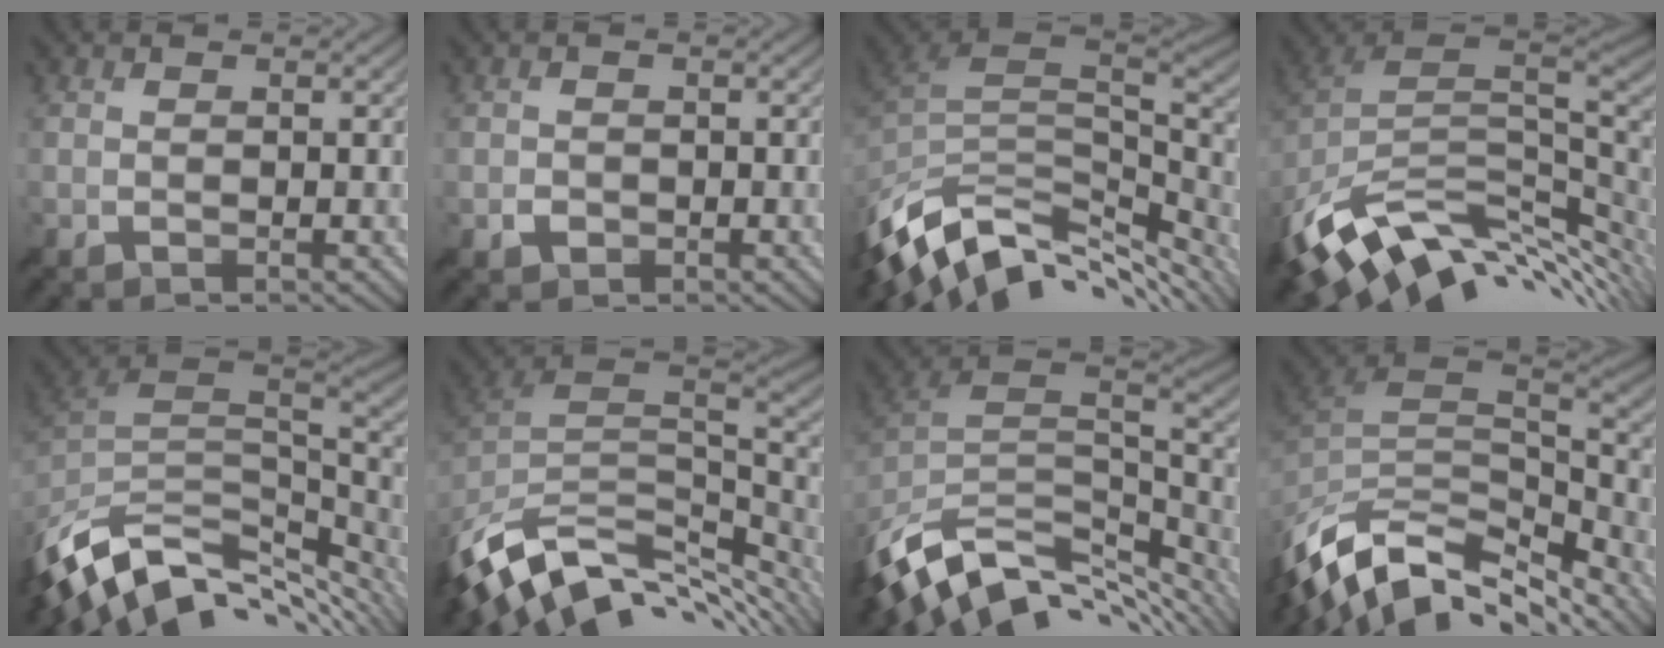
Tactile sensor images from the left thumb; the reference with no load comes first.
{"total": 0.8, "force": [0.0, 0.8, 0.3], "torque": [-0.001, 0.000, -0.003]}
{"total": 13.0, "force": [-5.8, 6.9, 9.5], "torque": [-0.218, -0.012, -0.101]}
{"total": 14.0, "force": [-2.0, 8.2, 11.2], "torque": [-0.241, -0.019, -0.017]}
{"total": 13.0, "force": [-5.8, 6.8, 9.3], "torque": [-0.215, -0.017, -0.100]}
{"total": 13.2, "force": [-5.1, 7.5, 9.6], "torque": [-0.216, -0.020, -0.079]}
{"total": 12.9, "force": [-6.0, 6.7, 9.3], "torque": [-0.210, -0.012, -0.097]}
{"total": 14.2, "force": [-8.8, 7.0, 8.7], "torque": [-0.231, -0.016, -0.153]}